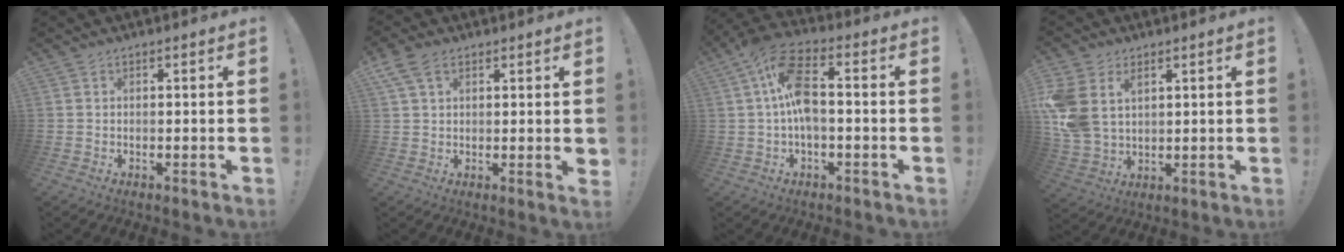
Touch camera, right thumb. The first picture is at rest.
{"total": 6.3, "force": [3.1, 3.4, 4.3], "torque": [-0.070, 0.000, 0.062]}
{"total": 12.6, "force": [0.1, 5.8, 11.2], "torque": [-0.209, 0.006, 0.002]}
{"total": 11.3, "force": [4.2, 8.4, 6.4], "torque": [-0.131, -0.022, 0.085]}